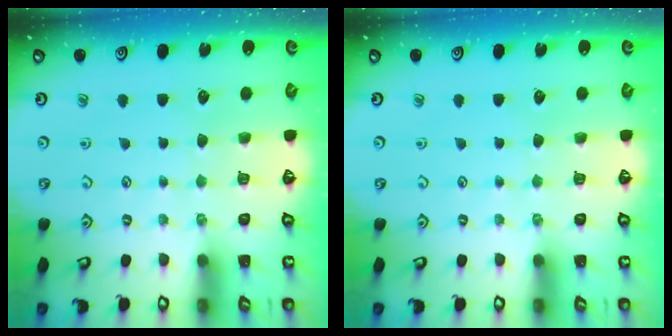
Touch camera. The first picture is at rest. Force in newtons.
{"total": 0.0}